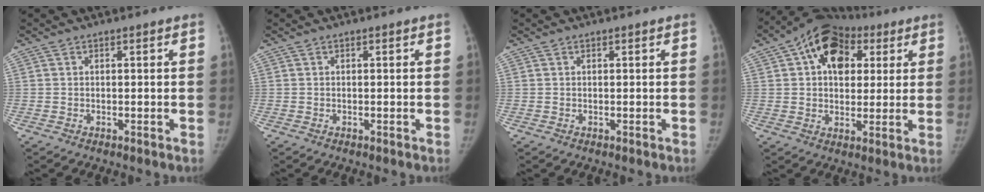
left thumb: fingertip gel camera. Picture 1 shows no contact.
{"total": 0.0}
{"total": 0.0}
{"total": 14.3, "force": [5.2, 9.8, 9.1], "torque": [-0.105, 0.010, 0.076]}